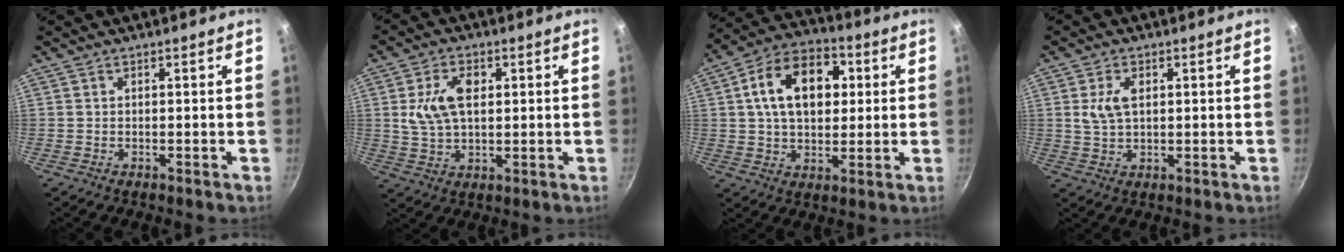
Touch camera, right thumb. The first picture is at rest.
{"total": 9.3, "force": [1.8, 5.8, 7.1], "torque": [-0.117, 0.002, 0.029]}
{"total": 16.0, "force": [3.4, 10.7, 11.4], "torque": [-0.154, 0.018, 0.041]}
{"total": 5.2, "force": [1.0, 3.2, 4.0], "torque": [-0.069, 0.001, 0.019]}